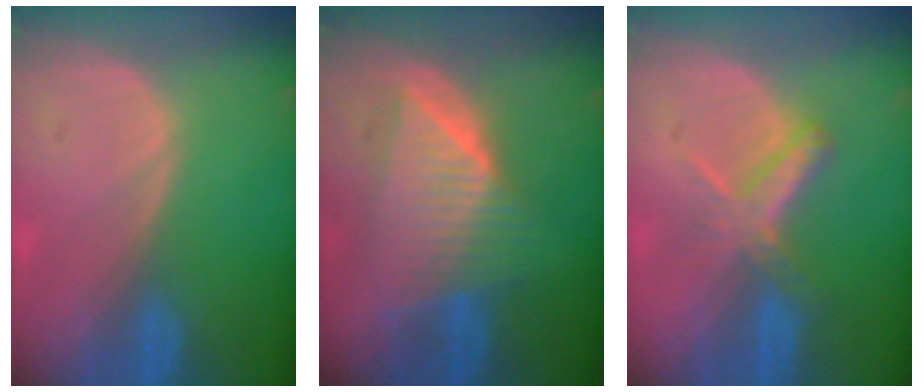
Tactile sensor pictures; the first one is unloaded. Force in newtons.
{"total": 8.2, "press": 8.2, "slide": 0.4}
{"total": 5.4, "press": 4.9, "slide": 2.2}